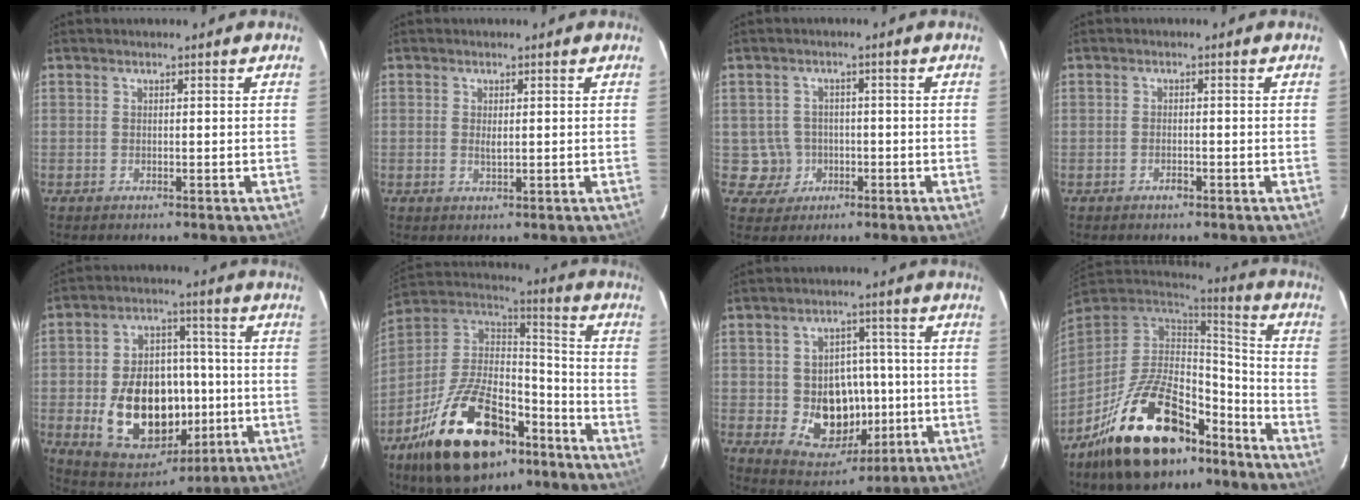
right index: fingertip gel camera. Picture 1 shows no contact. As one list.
[{"total": 1.4, "force": [0.1, 0.7, 1.3], "torque": [-0.024, -0.001, 0.002]}, {"total": 4.6, "force": [-1.0, 4.4, 0.1], "torque": [-0.011, 0.019, -0.009]}, {"total": 1.3, "force": [-0.9, 0.7, 0.7], "torque": [-0.013, 0.002, -0.014]}, {"total": 19.7, "force": [-3.5, 13.7, 13.8], "torque": [-0.281, 0.019, -0.028]}, {"total": 26.1, "force": [-15.3, 13.1, 16.6], "torque": [-0.326, 0.004, -0.245]}, {"total": 12.2, "force": [-1.9, 10.1, 6.7], "torque": [-0.132, 0.008, -0.008]}, {"total": 23.7, "force": [-15.1, 11.6, 14.1], "torque": [-0.280, 0.011, -0.226]}]